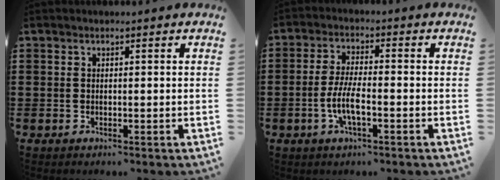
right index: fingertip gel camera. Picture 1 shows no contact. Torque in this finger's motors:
{"motor_torque": [1.60, 0.54, 0.23, 0.10]}